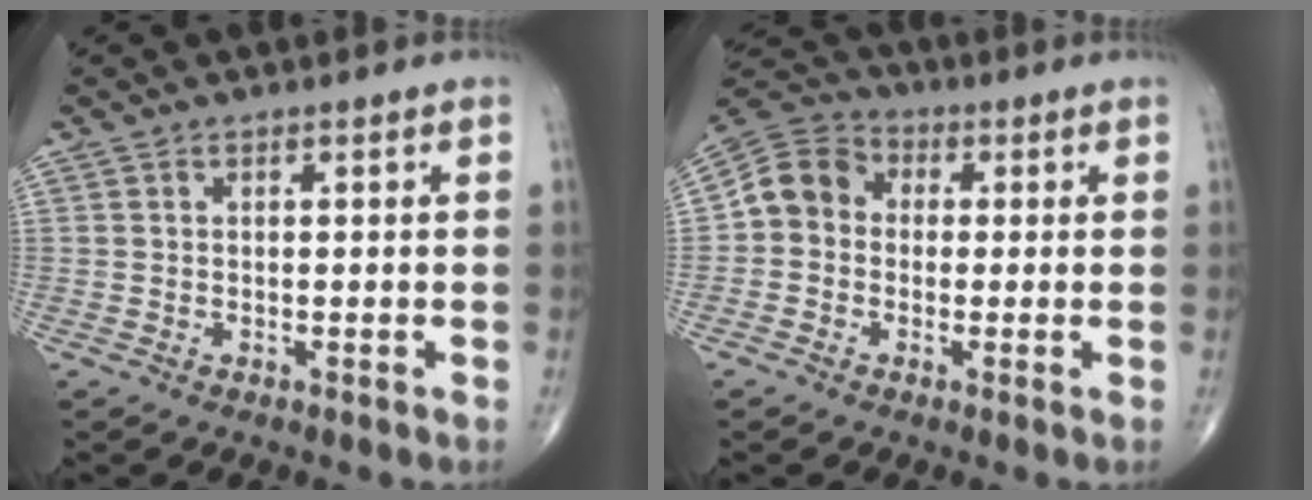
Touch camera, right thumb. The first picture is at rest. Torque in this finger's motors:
{"motor_torque": [-0.06, 0.16, 0.09, -0.08, 0.04]}